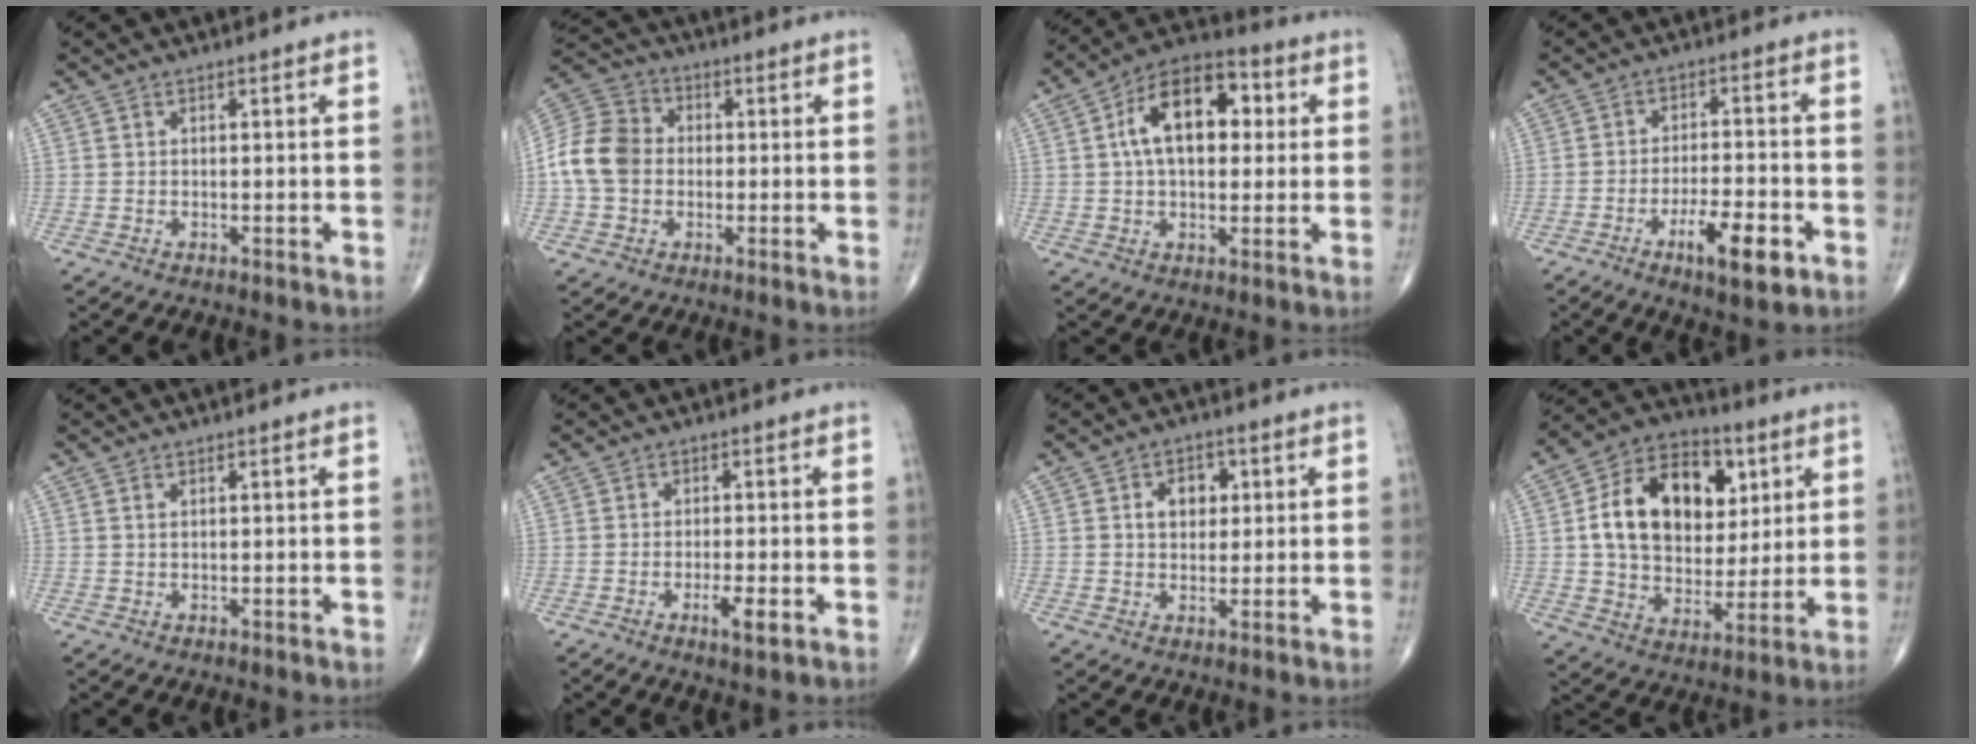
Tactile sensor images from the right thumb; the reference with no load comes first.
{"total": 11.0, "force": [-0.6, 9.0, 6.3], "torque": [-0.112, 0.031, -0.022]}
{"total": 15.2, "force": [2.9, 8.9, 11.9], "torque": [-0.172, 0.024, 0.039]}
{"total": 9.5, "force": [-4.5, 2.9, 7.9], "torque": [-0.129, 0.017, -0.068]}
{"total": 0.6, "force": [0.3, 0.3, 0.4], "torque": [-0.011, 0.005, 0.007]}
{"total": 3.6, "force": [-1.4, 0.9, 3.2], "torque": [-0.059, -0.002, -0.026]}
{"total": 5.5, "force": [1.3, 4.1, 3.5], "torque": [-0.027, 0.002, 0.017]}
{"total": 20.8, "force": [5.0, 14.6, 14.0], "torque": [-0.205, 0.000, 0.085]}